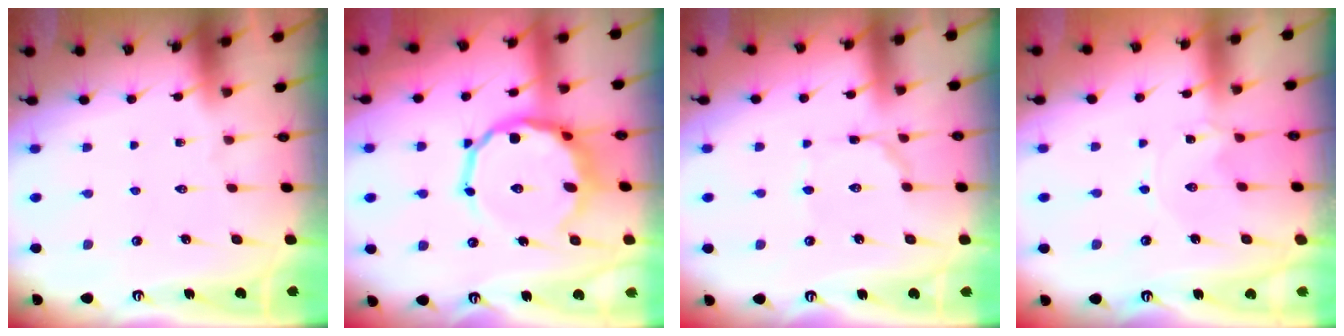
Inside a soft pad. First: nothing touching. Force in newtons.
{"total": 13.3, "press": 12.7, "slide": 3.8}
{"total": 2.2, "press": 2.2, "slide": 0.2}
{"total": 1.1, "press": 1.0, "slide": 0.2}